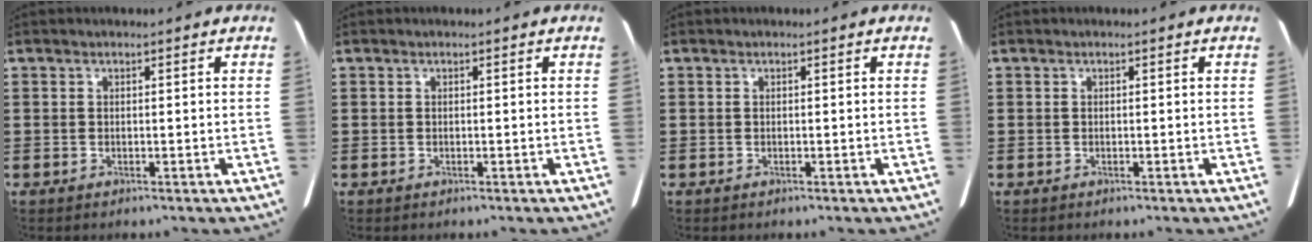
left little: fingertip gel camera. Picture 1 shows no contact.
{"total": 0.0}
{"total": 0.0}
{"total": 0.0}